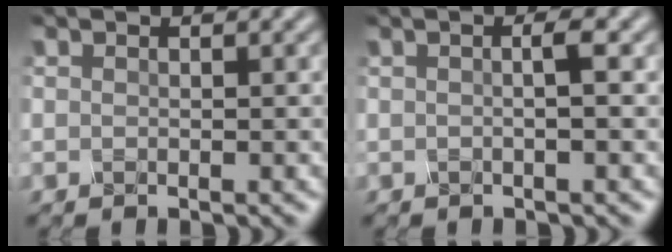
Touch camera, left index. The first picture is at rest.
{"total": 1.9, "force": [0.1, 0.4, 1.8], "torque": [-0.024, -0.001, -0.003]}